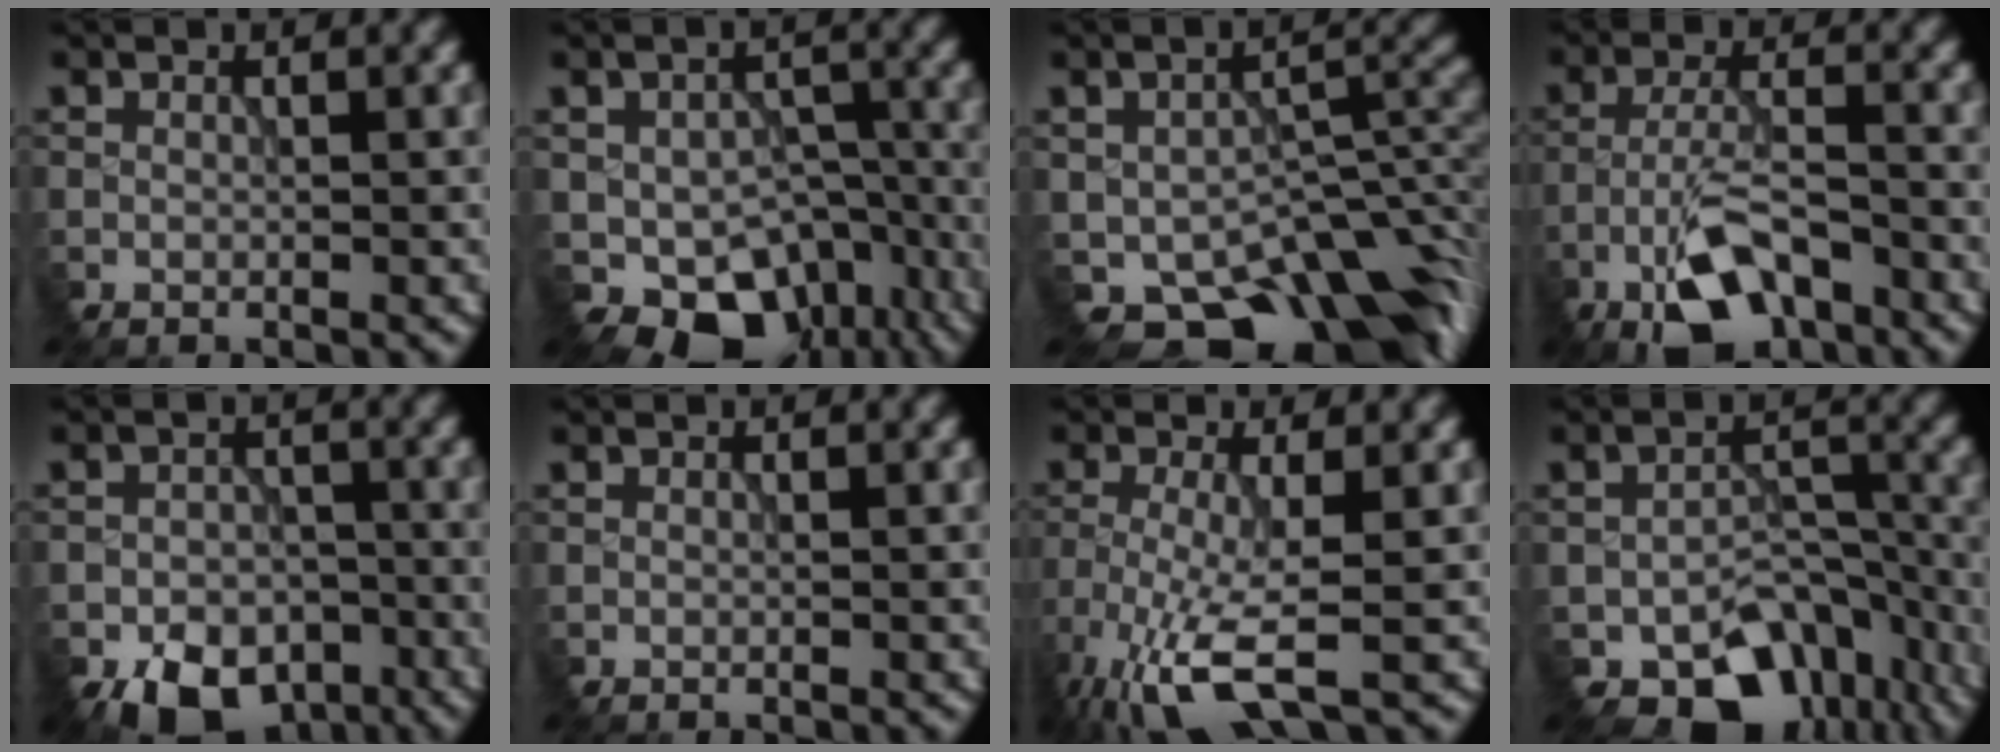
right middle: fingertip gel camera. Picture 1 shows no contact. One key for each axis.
{"total": 8.4, "fx": -4.3, "fy": 5.7, "fz": 4.5, "tx": -0.062, "ty": -0.031, "tz": -0.048}
{"total": 10.2, "fx": -6.1, "fy": 5.9, "fz": 5.7, "tx": -0.068, "ty": -0.022, "tz": -0.088}
{"total": 6.1, "fx": -4.2, "fy": 1.9, "fz": 3.9, "tx": -0.069, "ty": 0.003, "tz": -0.084}
{"total": 7.3, "fx": -4.7, "fy": 4.4, "fz": 3.3, "tx": -0.053, "ty": -0.024, "tz": -0.070}
{"total": 0.0}
{"total": 6.4, "fx": -3.8, "fy": 1.3, "fz": 5.0, "tx": -0.115, "ty": -0.016, "tz": -0.077}
{"total": 8.4, "fx": -5.4, "fy": 5.1, "fz": 3.8, "tx": -0.039, "ty": -0.030, "tz": -0.074}